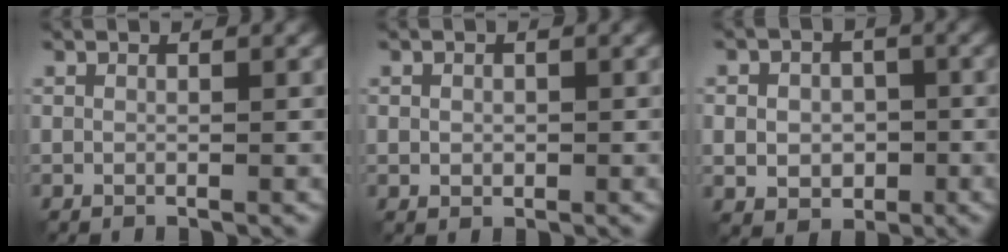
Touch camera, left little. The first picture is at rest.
{"total": 0.8, "force": [0.0, 0.8, 0.4], "torque": [-0.005, -0.002, -0.001]}
{"total": 4.3, "force": [-0.4, 3.5, 2.5], "torque": [-0.037, -0.007, -0.007]}